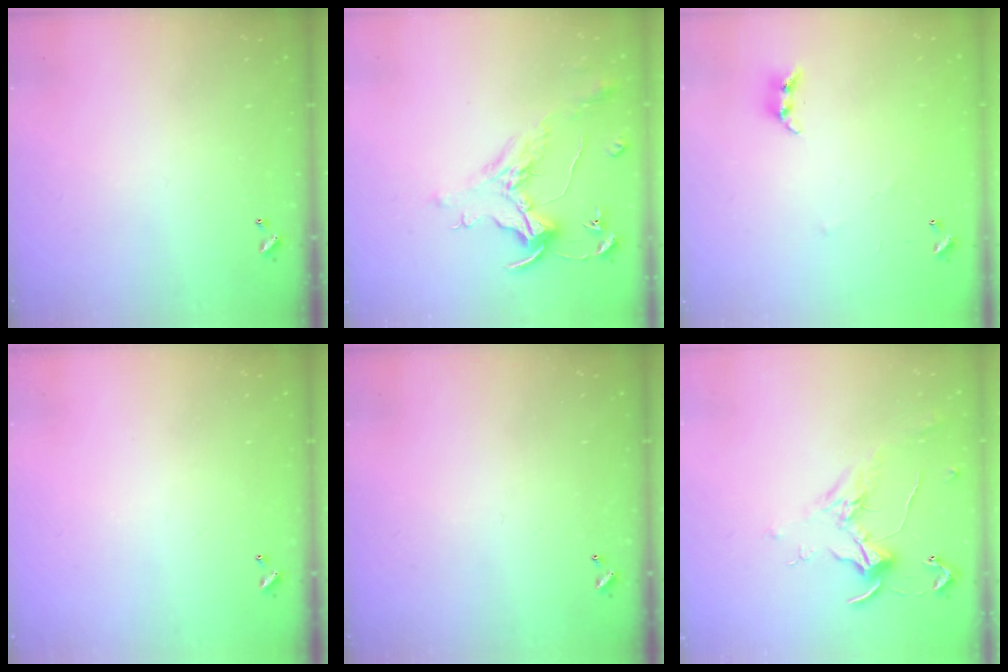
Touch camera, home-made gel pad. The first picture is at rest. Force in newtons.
{"total": 1.6, "press": 1.4, "slide": 0.7}
{"total": 5.1, "press": 5.1, "slide": 0.5}
{"total": 0.0}
{"total": 0.0}
{"total": 0.7, "press": 0.3, "slide": 0.7}